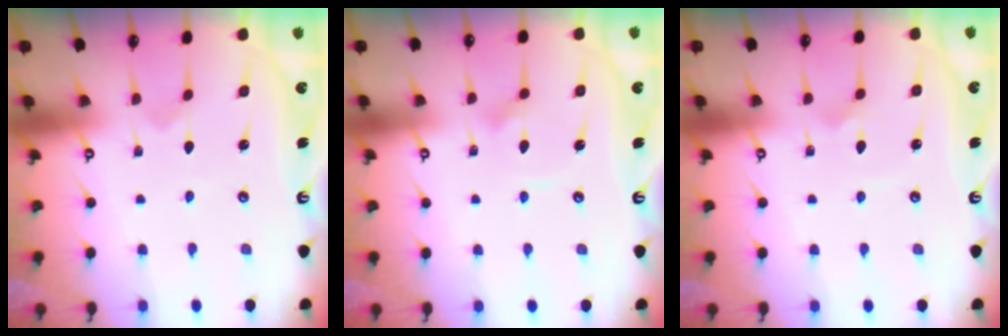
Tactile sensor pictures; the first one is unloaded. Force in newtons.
{"total": 3.4, "press": 3.4, "slide": 0.3}
{"total": 2.1, "press": 2.0, "slide": 0.3}